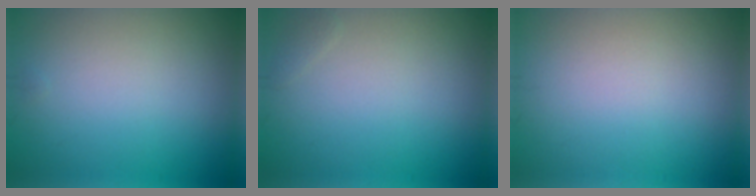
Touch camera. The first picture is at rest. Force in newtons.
{"total": 0.6, "press": 0.5, "slide": 0.1}
{"total": 0.0}